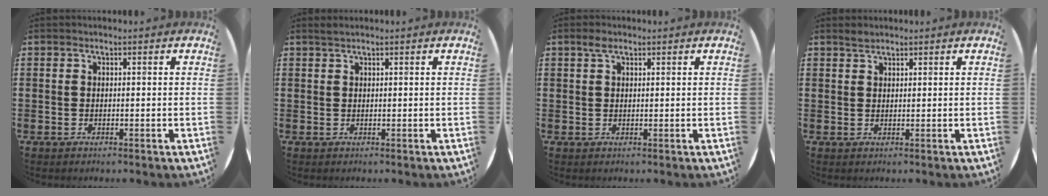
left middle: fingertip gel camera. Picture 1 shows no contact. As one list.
[{"total": 0.6, "force": [0.5, -0.1, 0.2], "torque": [-0.004, -0.001, 0.011]}, {"total": 1.5, "force": [1.0, 0.8, 0.8], "torque": [-0.011, 0.002, 0.016]}, {"total": 1.2, "force": [1.2, 0.3, 0.2], "torque": [-0.005, 0.002, 0.023]}]